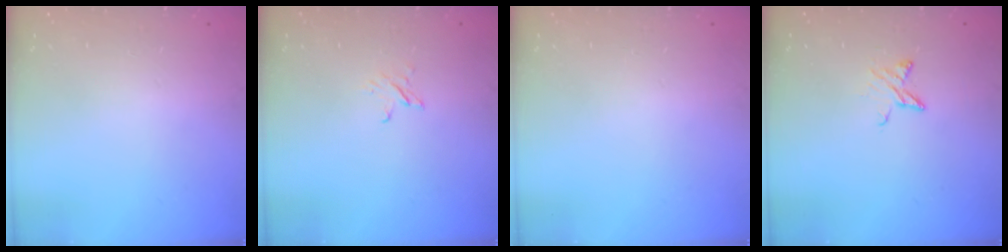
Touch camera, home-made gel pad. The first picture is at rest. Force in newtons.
{"total": 2.4, "press": 2.4, "slide": 0.3}
{"total": 0.0}
{"total": 5.7, "press": 5.7, "slide": 0.4}